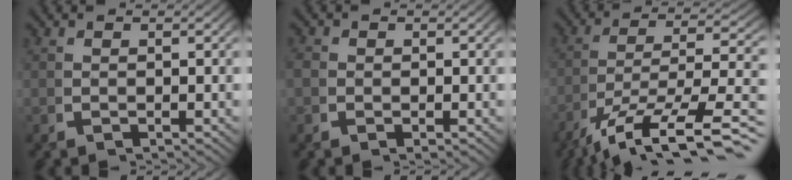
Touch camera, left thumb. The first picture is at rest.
{"total": 1.2, "force": [0.0, 1.1, 0.6], "torque": [-0.015, -0.007, -0.003]}
{"total": 10.7, "force": [-4.0, 5.1, 8.5], "torque": [-0.163, -0.056, -0.029]}